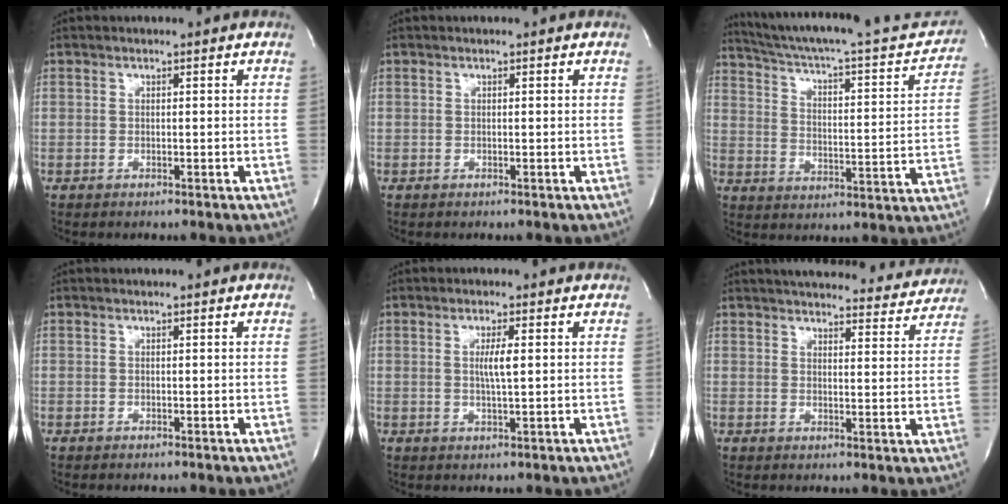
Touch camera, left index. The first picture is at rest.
{"total": 0.0}
{"total": 24.6, "force": [22.3, 2.8, 9.9], "torque": [-0.149, -0.034, 0.296]}
{"total": 0.0}
{"total": 3.0, "force": [0.5, 0.1, 2.9], "torque": [-0.057, -0.003, 0.009]}
{"total": 19.9, "force": [18.8, 4.1, 5.4], "torque": [-0.073, -0.013, 0.225]}